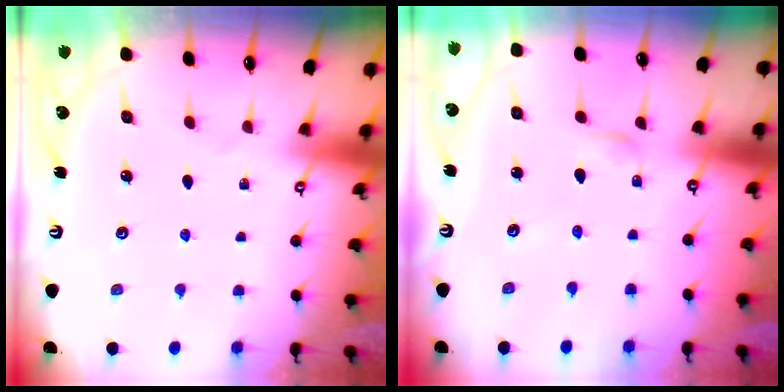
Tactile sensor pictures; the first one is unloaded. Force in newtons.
{"total": 2.1, "press": 2.1, "slide": 0.1}